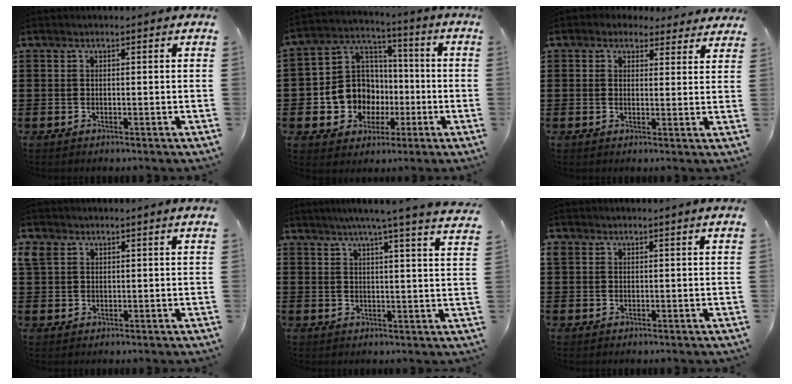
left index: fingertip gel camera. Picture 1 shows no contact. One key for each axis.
{"total": 9.7, "fx": -1.6, "fy": 9.2, "fz": 2.7, "tx": -0.105, "ty": 0.003, "tz": -0.025}
{"total": 2.9, "fx": 2.5, "fy": 1.3, "fz": 0.6, "tx": -0.013, "ty": -0.004, "tz": 0.045}
{"total": 2.6, "fx": 2.0, "fy": 1.3, "fz": 1.0, "tx": -0.026, "ty": 0.004, "tz": 0.039}
{"total": 5.3, "fx": 4.4, "fy": -1.2, "fz": 2.7, "tx": -0.060, "ty": -0.030, "tz": 0.070}
{"total": 1.4, "fx": 1.3, "fy": 0.4, "fz": 0.4, "tx": -0.013, "ty": 0.002, "tz": 0.025}